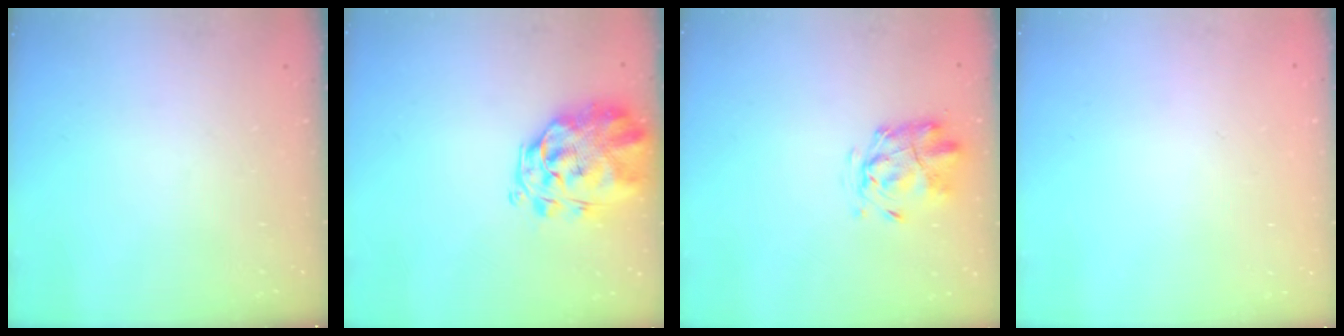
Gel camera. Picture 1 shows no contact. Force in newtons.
{"total": 3.9, "press": 3.7, "slide": 1.2}
{"total": 2.4, "press": 2.3, "slide": 0.5}
{"total": 1.8, "press": 1.8, "slide": 0.2}